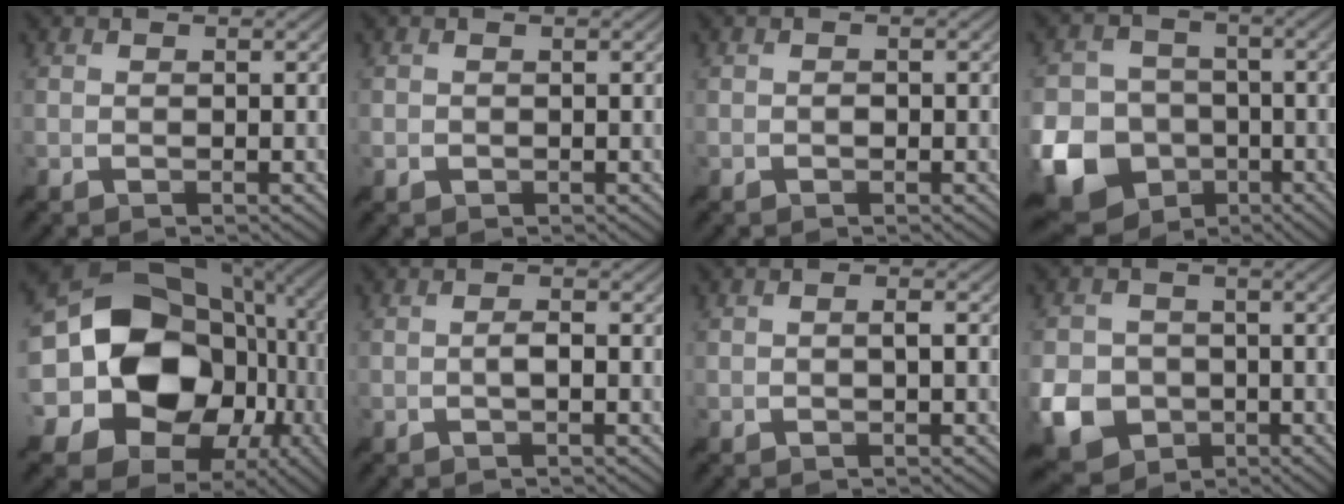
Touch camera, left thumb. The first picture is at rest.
{"total": 1.0, "force": [-0.3, 1.0, 0.1], "torque": [0.000, -0.005, -0.010]}
{"total": 0.6, "force": [-0.2, 0.4, 0.3], "torque": [-0.004, -0.001, -0.005]}
{"total": 13.3, "force": [-5.2, 10.8, 5.9], "torque": [-0.184, -0.045, -0.105]}
{"total": 22.1, "force": [0.0, 17.8, 13.1], "torque": [-0.295, -0.030, 0.015]}
{"total": 1.5, "force": [-0.4, 0.3, 1.4], "torque": [-0.027, 0.005, -0.010]}
{"total": 1.4, "force": [-0.3, 0.6, 1.2], "torque": [-0.021, 0.006, -0.009]}
{"total": 7.8, "force": [-2.9, 6.3, 3.6], "torque": [-0.094, -0.021, -0.063]}